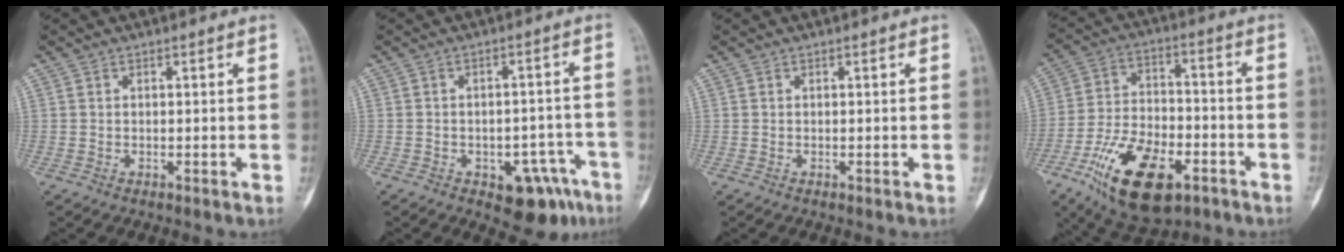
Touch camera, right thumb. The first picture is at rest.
{"total": 9.7, "force": [-5.3, 5.1, 6.3], "torque": [-0.043, 0.040, -0.062]}
{"total": 0.0}
{"total": 18.9, "force": [-9.2, 9.5, 13.5], "torque": [-0.228, 0.040, -0.152]}